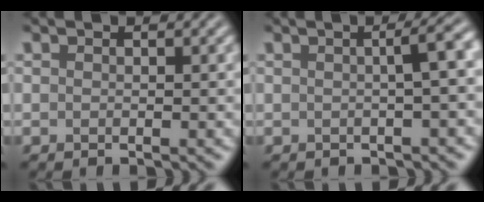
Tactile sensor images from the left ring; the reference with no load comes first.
{"total": 3.4, "force": [0.2, 0.9, 3.3], "torque": [-0.031, 0.018, -0.003]}